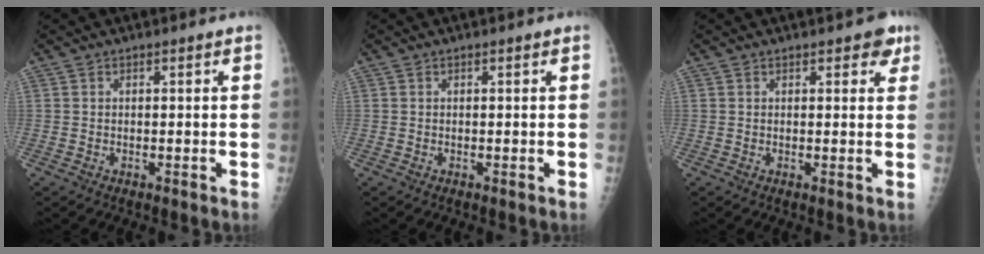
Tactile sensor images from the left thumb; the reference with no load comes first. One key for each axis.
{"total": 0.0}
{"total": 3.0, "fx": 1.9, "fy": 1.5, "fz": 1.8, "tx": 0.000, "ty": -0.005, "tz": 0.018}